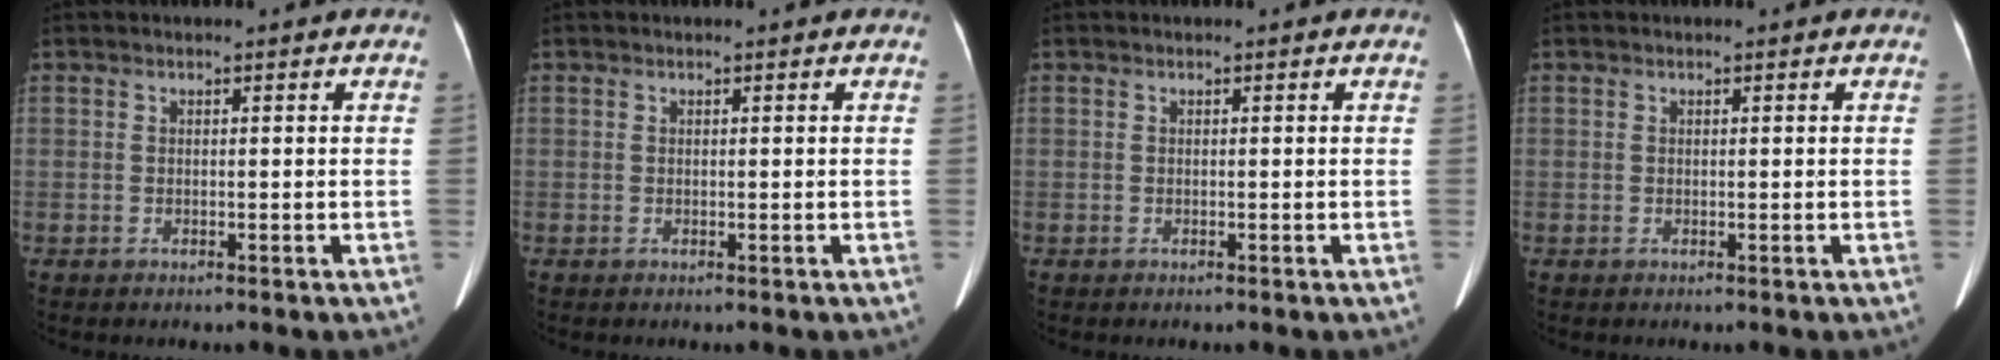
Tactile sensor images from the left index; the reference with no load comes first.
{"total": 0.0}
{"total": 0.0}
{"total": 0.0}